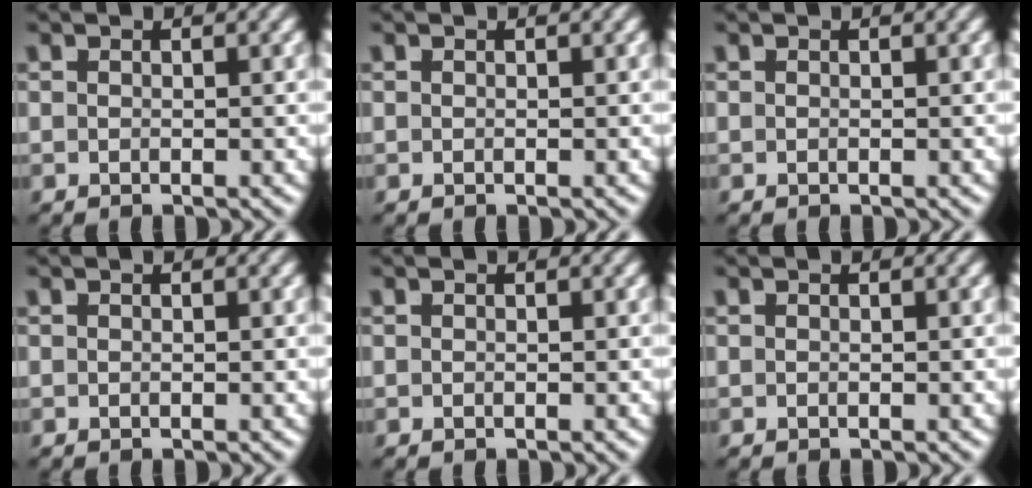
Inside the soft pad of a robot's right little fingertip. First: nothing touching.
{"total": 0.0}
{"total": 0.0}
{"total": 0.0}
{"total": 0.0}
{"total": 0.0}